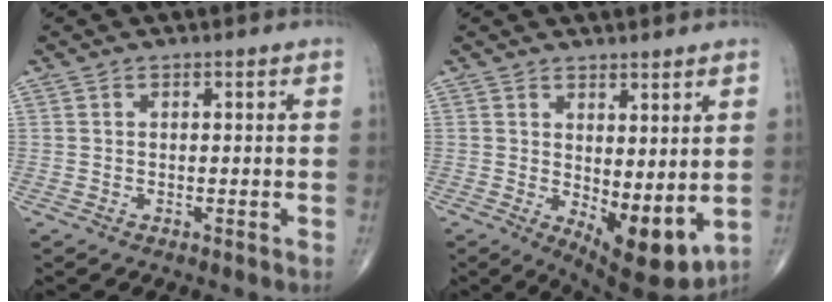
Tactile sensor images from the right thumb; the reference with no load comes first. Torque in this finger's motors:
{"motor_torque": [-0.39, 1.03, 0.12, -0.12, 0.06]}